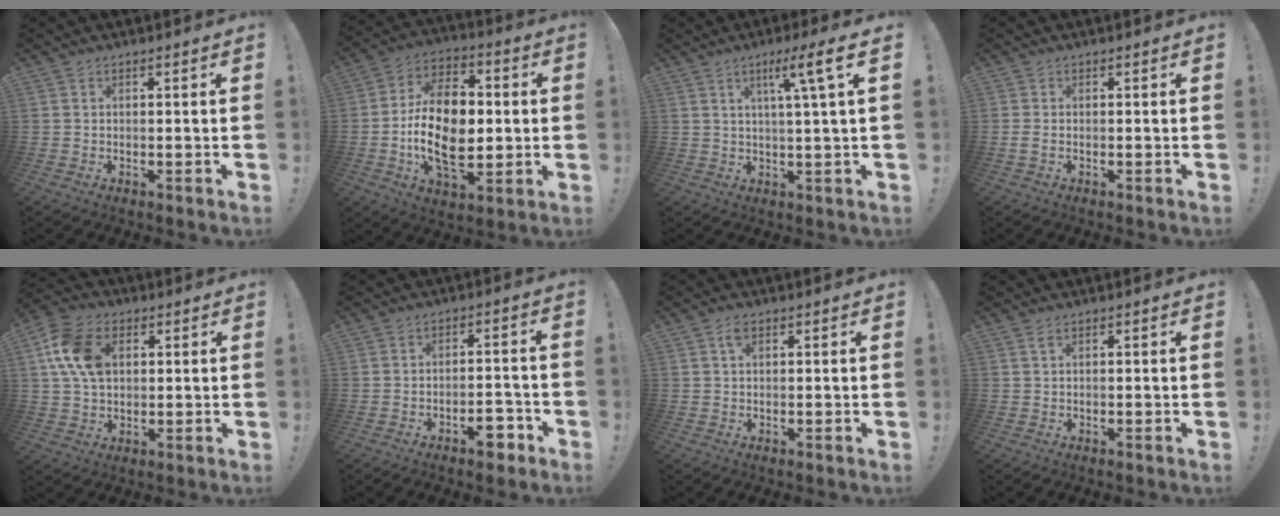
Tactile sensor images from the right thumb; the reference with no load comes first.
{"total": 20.0, "force": [-2.1, 12.3, 15.6], "torque": [-0.294, 0.000, -0.038]}
{"total": 8.3, "force": [2.7, -0.5, 7.9], "torque": [-0.127, -0.004, 0.031]}
{"total": 1.2, "force": [-0.2, 0.4, 1.1], "torque": [-0.018, 0.000, -0.004]}
{"total": 13.1, "force": [3.4, 9.1, 8.8], "torque": [-0.170, 0.010, 0.067]}
{"total": 6.2, "force": [-4.2, 2.6, 3.8], "torque": [-0.042, 0.024, -0.071]}
{"total": 2.1, "force": [0.9, 1.0, 1.6], "torque": [-0.024, -0.001, 0.013]}
{"total": 1.1, "force": [0.6, 0.1, 1.0], "torque": [-0.016, 0.000, 0.008]}